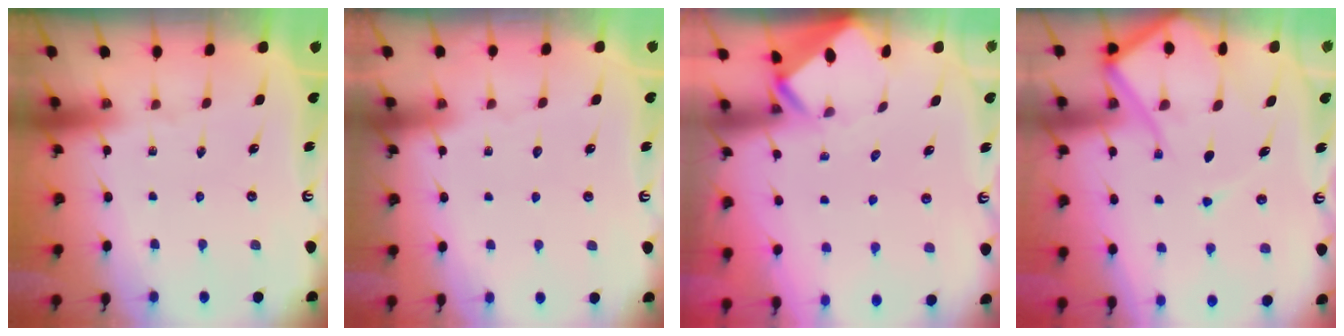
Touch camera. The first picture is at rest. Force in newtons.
{"total": 0.8, "press": 0.8, "slide": 0.2}
{"total": 2.9, "press": 2.9, "slide": 0.2}
{"total": 13.0, "press": 13.0, "slide": 1.1}